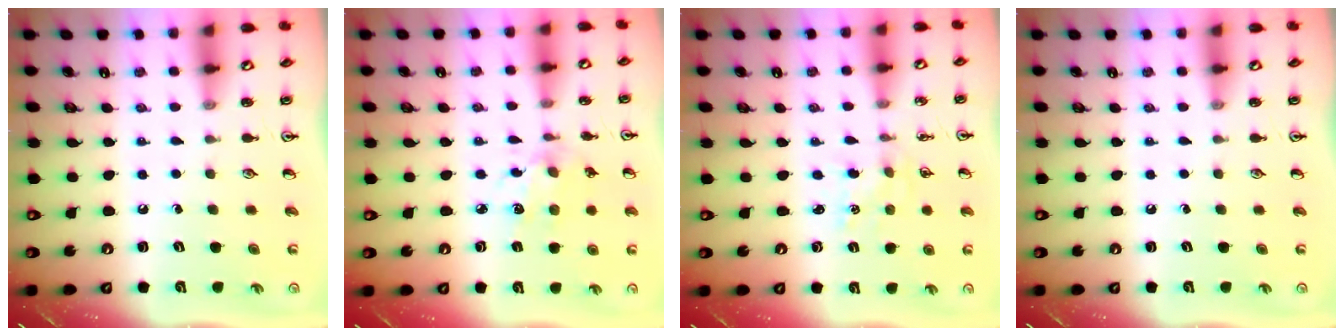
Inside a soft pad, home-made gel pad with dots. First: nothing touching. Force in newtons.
{"total": 7.2, "press": 7.2, "slide": 0.4}
{"total": 1.8, "press": 1.8, "slide": 0.2}
{"total": 0.0}